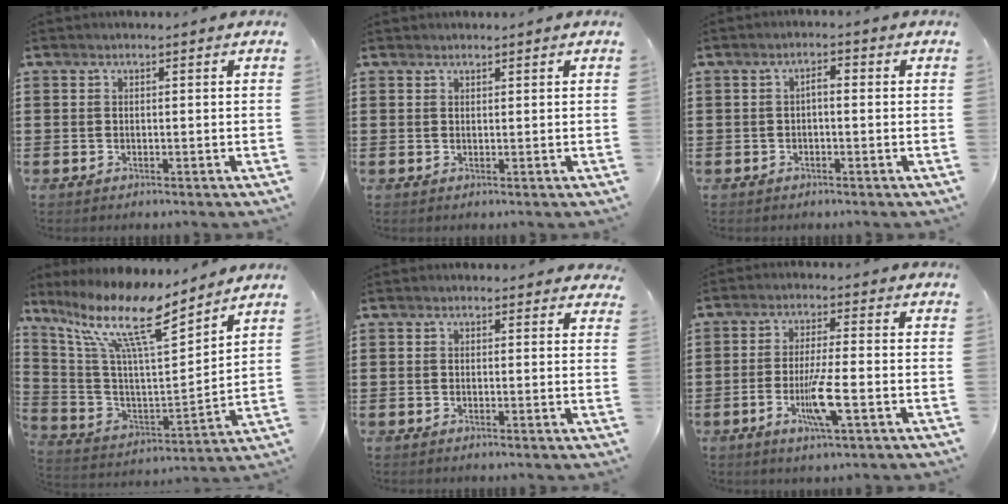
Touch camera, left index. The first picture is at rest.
{"total": 0.8, "force": [0.7, 0.3, -0.1], "torque": [0.000, 0.001, 0.015]}
{"total": 1.8, "force": [-0.5, 0.5, 1.6], "torque": [-0.032, 0.006, -0.012]}
{"total": 13.4, "force": [9.5, 2.8, 9.1], "torque": [-0.217, -0.057, 0.156]}
{"total": 1.1, "force": [0.9, 0.7, 0.1], "torque": [0.003, 0.003, 0.014]}
{"total": 7.2, "force": [-2.5, 0.8, 6.7], "torque": [-0.128, -0.012, -0.047]}